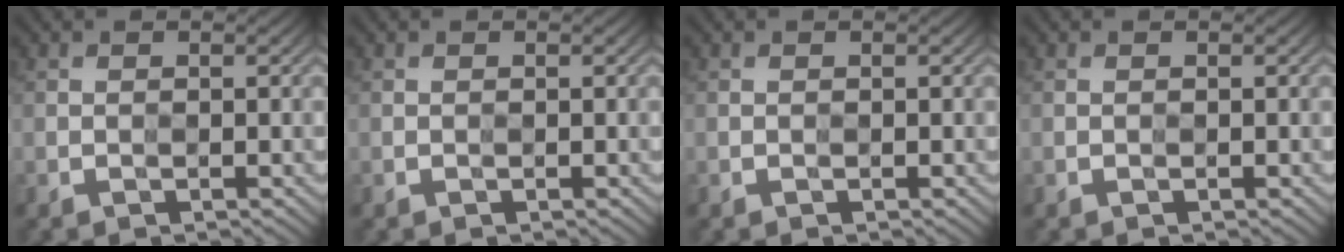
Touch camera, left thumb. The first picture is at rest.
{"total": 0.0}
{"total": 0.0}
{"total": 0.0}